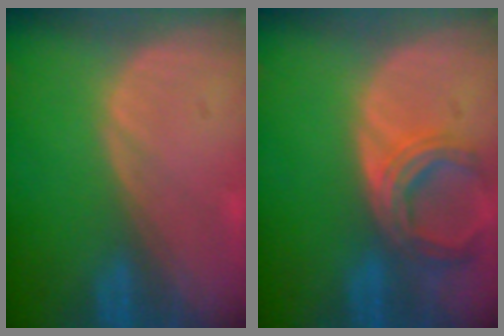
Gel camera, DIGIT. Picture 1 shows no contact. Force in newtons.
{"total": 5.8, "press": 5.8, "slide": 0.9}